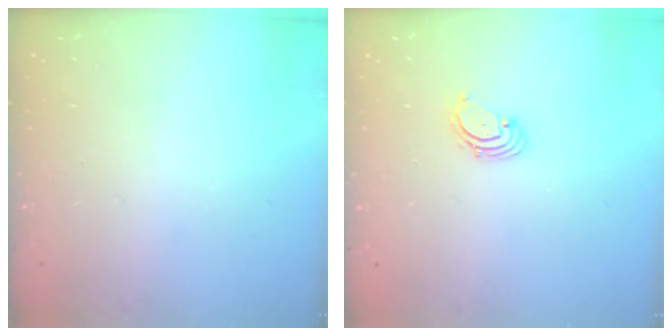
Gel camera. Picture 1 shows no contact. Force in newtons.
{"total": 1.6, "press": 1.6, "slide": 0.2}